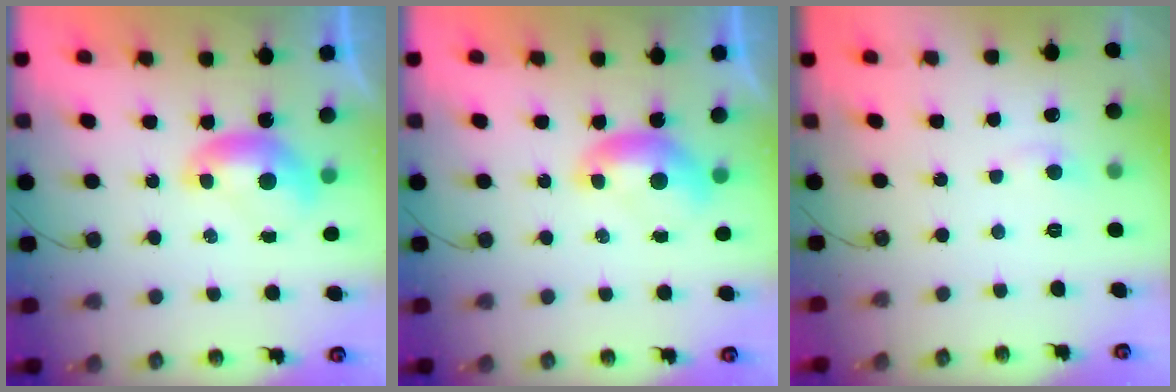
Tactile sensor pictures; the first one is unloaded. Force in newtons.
{"total": 0.0}
{"total": 0.6, "press": 0.2, "slide": 0.5}